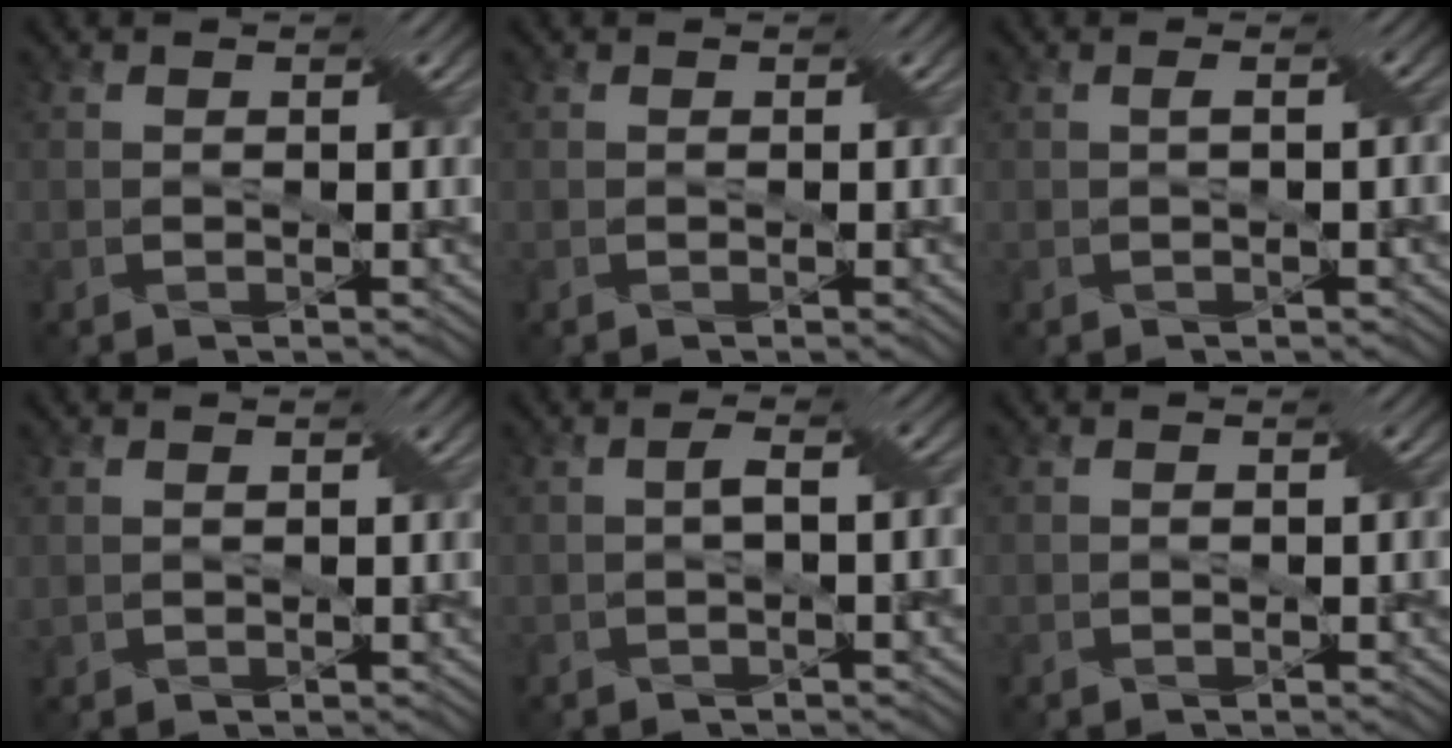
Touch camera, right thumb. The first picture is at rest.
{"total": 0.5, "force": [-0.1, 0.0, 0.5], "torque": [-0.008, -0.001, -0.001]}
{"total": 1.4, "force": [0.1, 0.1, 1.4], "torque": [-0.026, 0.010, 0.001]}
{"total": 0.7, "force": [0.4, 0.4, 0.3], "torque": [-0.013, 0.001, 0.013]}
{"total": 2.3, "force": [0.0, 0.3, 2.2], "torque": [-0.040, 0.011, -0.001]}
{"total": 0.5, "force": [0.0, 0.0, 0.5], "torque": [-0.008, 0.003, 0.000]}